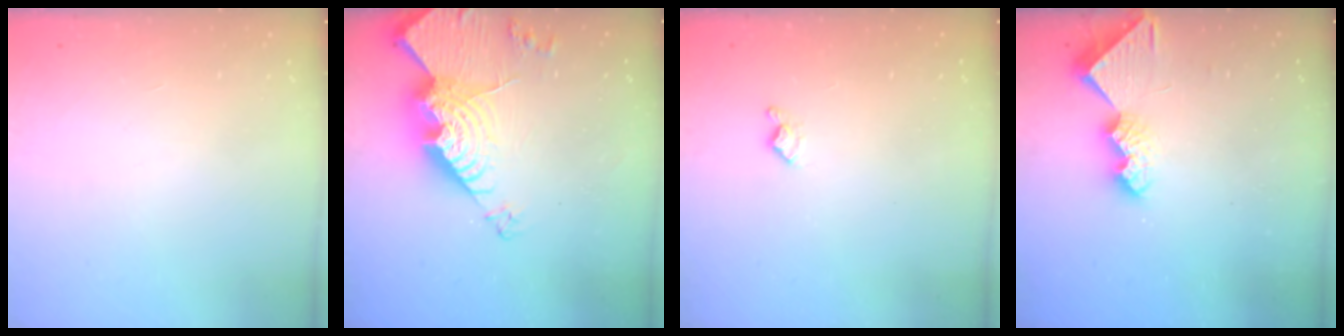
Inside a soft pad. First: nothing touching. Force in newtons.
{"total": 20.2, "press": 20.1, "slide": 2.1}
{"total": 3.8, "press": 3.8, "slide": 0.6}
{"total": 8.4, "press": 8.4, "slide": 0.4}